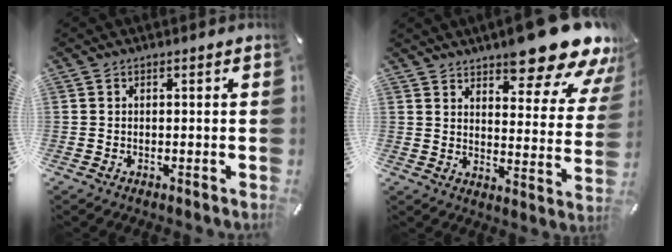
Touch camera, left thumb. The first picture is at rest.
{"total": 16.7, "force": [13.3, 4.5, 9.0], "torque": [-0.114, -0.113, 0.218]}